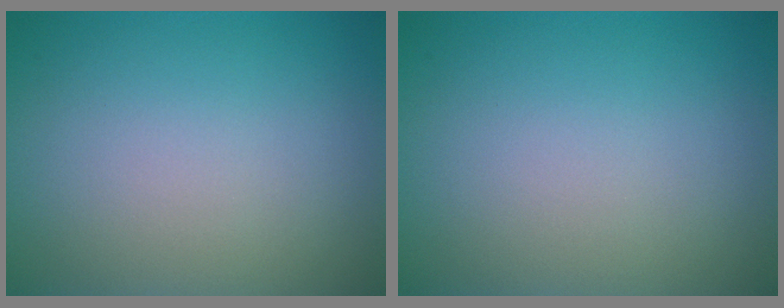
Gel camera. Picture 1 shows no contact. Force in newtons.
{"total": 0.0}